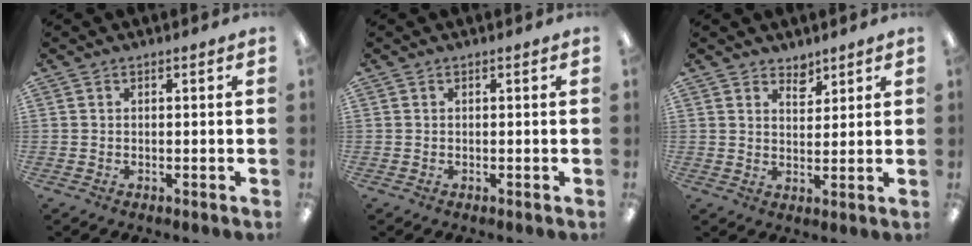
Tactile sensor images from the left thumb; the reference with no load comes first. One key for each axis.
{"total": 0.0}
{"total": 4.0, "fx": 3.5, "fy": 1.8, "fz": 0.6, "tx": 0.005, "ty": -0.025, "tz": 0.062}